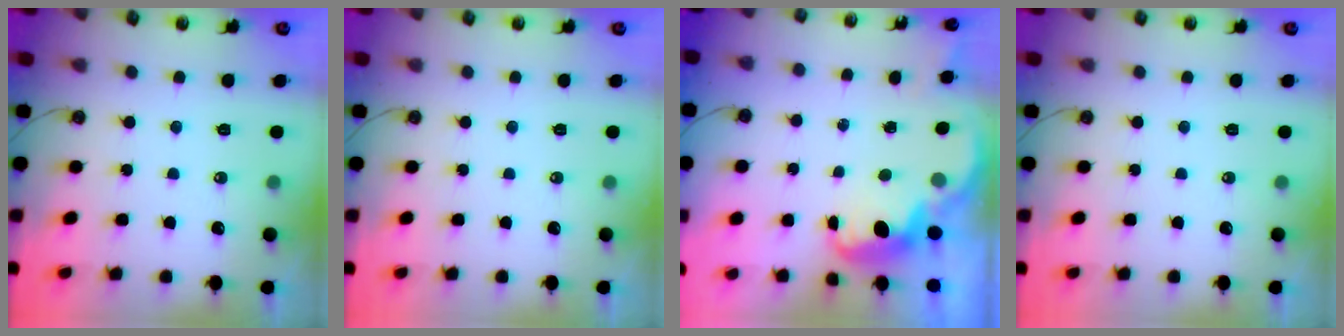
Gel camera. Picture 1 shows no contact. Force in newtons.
{"total": 0.0}
{"total": 2.7, "press": 2.6, "slide": 0.6}
{"total": 0.0}